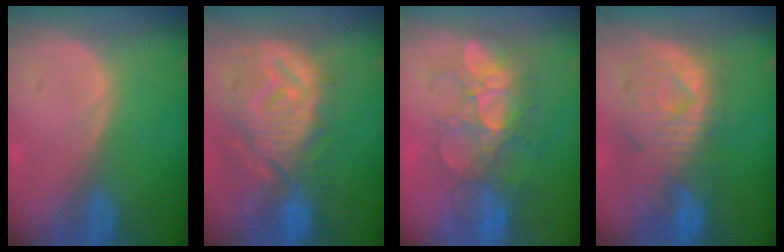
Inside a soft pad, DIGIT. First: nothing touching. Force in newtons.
{"total": 12.3, "press": 11.0, "slide": 5.4}
{"total": 8.9, "press": 8.8, "slide": 1.7}
{"total": 11.0, "press": 9.7, "slide": 5.2}